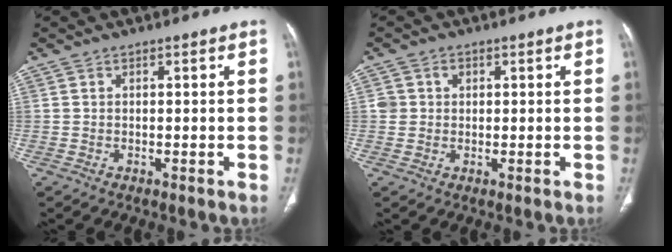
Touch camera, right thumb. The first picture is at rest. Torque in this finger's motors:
{"motor_torque": [0.50, 0.35, 0.21, 0.41, 0.04]}